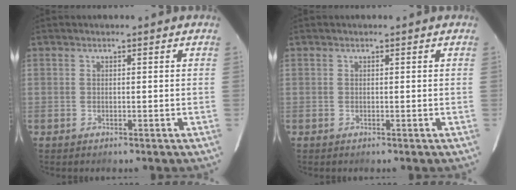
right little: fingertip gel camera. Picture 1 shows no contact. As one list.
[{"total": 0.0}]